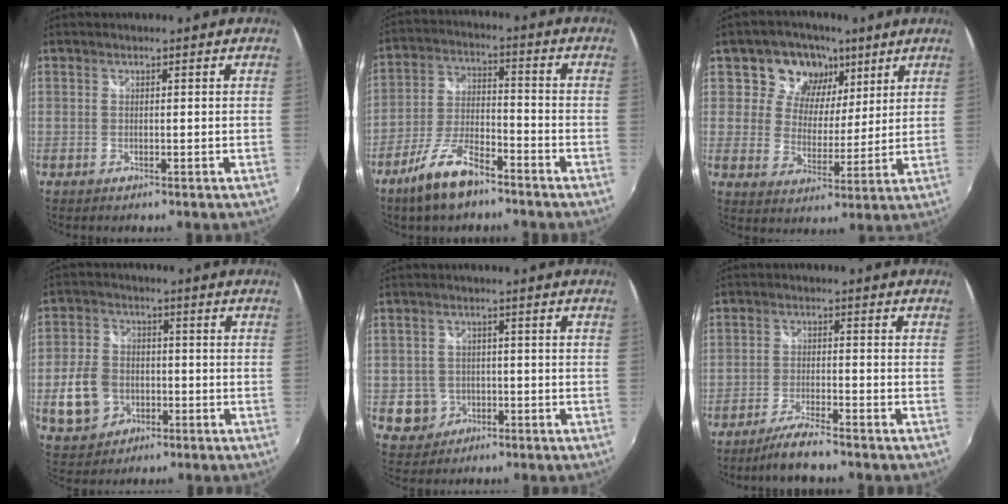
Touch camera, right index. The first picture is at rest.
{"total": 10.5, "force": [-7.6, 3.4, 6.5], "torque": [-0.143, -0.004, -0.139]}
{"total": 10.5, "force": [5.6, 8.2, 3.3], "torque": [-0.054, -0.003, 0.087]}
{"total": 9.9, "force": [-2.8, 7.8, 5.3], "torque": [-0.132, 0.009, -0.041]}
{"total": 5.3, "force": [-1.6, 5.0, 0.9], "torque": [-0.031, 0.010, -0.015]}
{"total": 5.6, "force": [-4.9, 0.3, 2.8], "torque": [-0.075, -0.006, -0.092]}